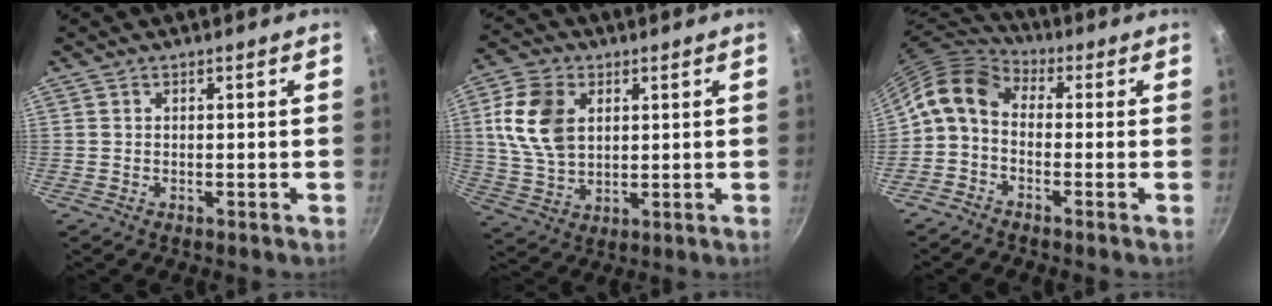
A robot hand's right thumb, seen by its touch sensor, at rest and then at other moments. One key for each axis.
{"total": 12.7, "fx": 3.1, "fy": 8.7, "fz": 8.7, "tx": -0.154, "ty": -0.008, "tz": 0.063}
{"total": 9.1, "fx": -0.8, "fy": 6.4, "fz": 6.5, "tx": -0.128, "ty": 0.041, "tz": -0.038}